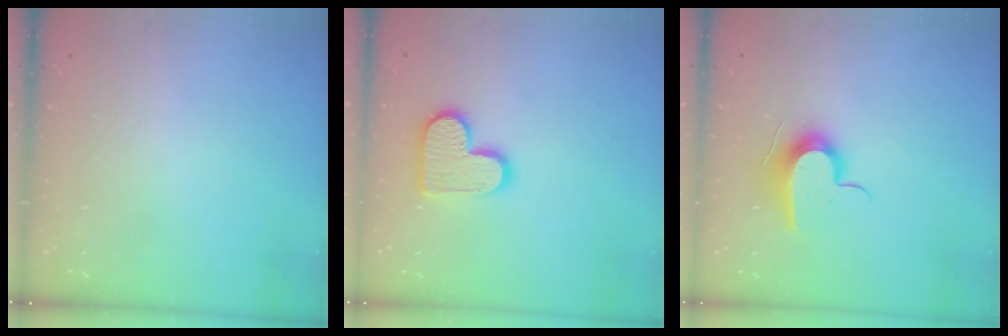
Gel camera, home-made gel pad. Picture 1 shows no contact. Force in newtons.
{"total": 13.1, "press": 13.1, "slide": 0.8}
{"total": 10.7, "press": 10.7, "slide": 0.4}